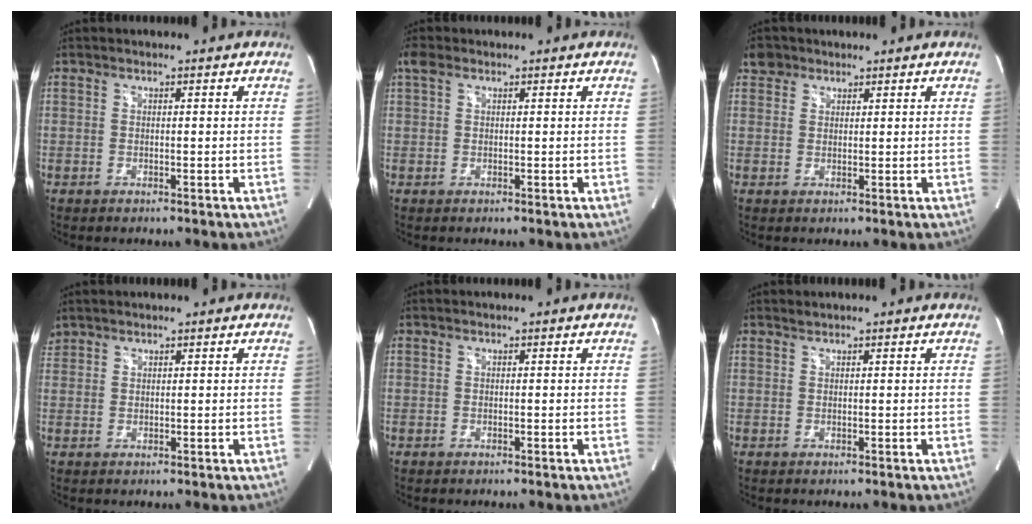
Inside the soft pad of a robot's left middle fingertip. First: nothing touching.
{"total": 1.8, "force": [1.1, 1.0, 1.1], "torque": [-0.029, 0.025, 0.025]}
{"total": 2.5, "force": [1.7, 1.9, 0.3], "torque": [-0.004, 0.013, 0.026]}
{"total": 1.9, "force": [1.7, 0.8, 0.1], "torque": [-0.005, 0.016, 0.034]}
{"total": 0.0}
{"total": 0.6, "force": [0.5, -0.1, -0.1], "torque": [-0.006, 0.001, 0.013]}